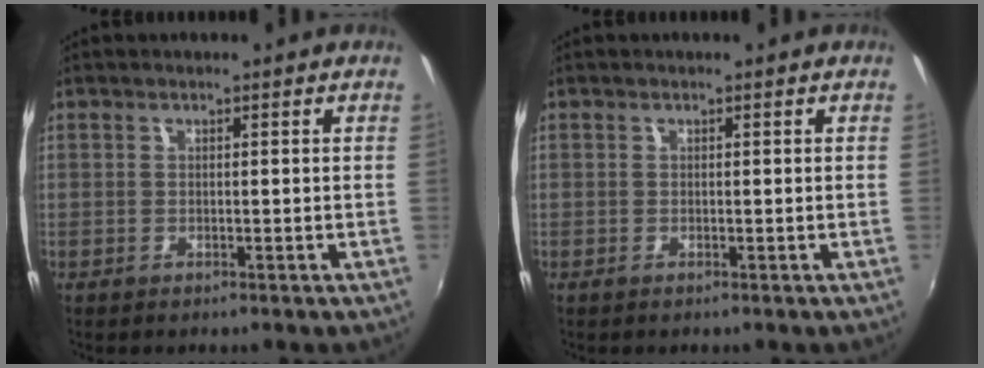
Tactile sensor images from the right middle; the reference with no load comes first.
{"total": 0.0}